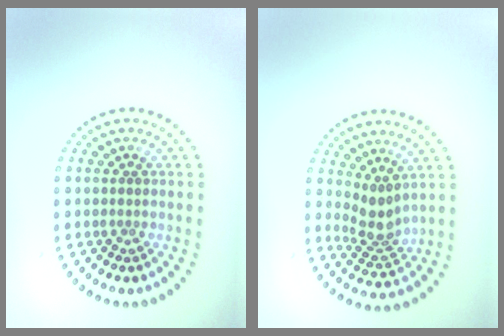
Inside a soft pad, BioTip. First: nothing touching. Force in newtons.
{"total": 2.8, "press": 2.2, "slide": 1.8}